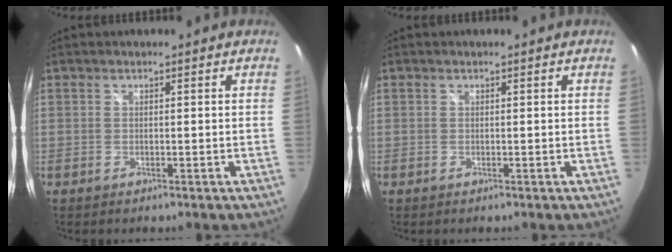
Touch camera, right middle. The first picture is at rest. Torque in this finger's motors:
{"motor_torque": [0.00, 0.00, 0.00, 0.00]}